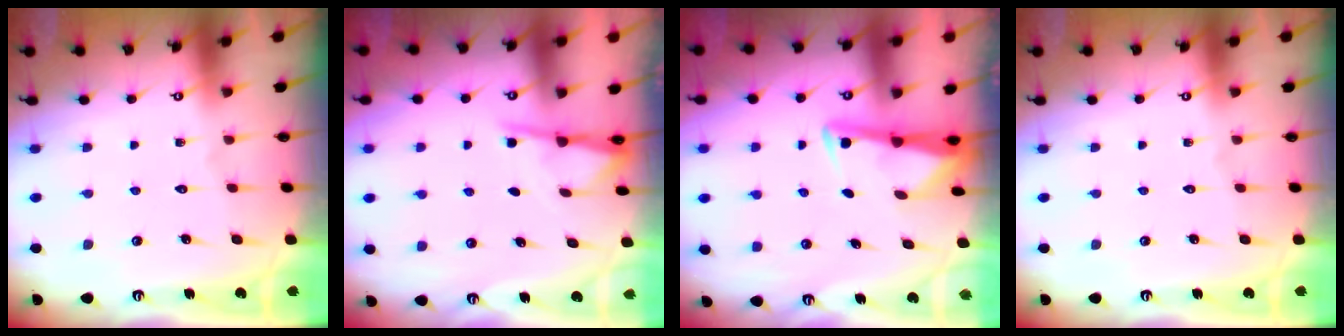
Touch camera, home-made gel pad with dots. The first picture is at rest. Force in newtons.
{"total": 2.2, "press": 2.2, "slide": 0.3}
{"total": 3.1, "press": 3.1, "slide": 0.3}
{"total": 0.0}